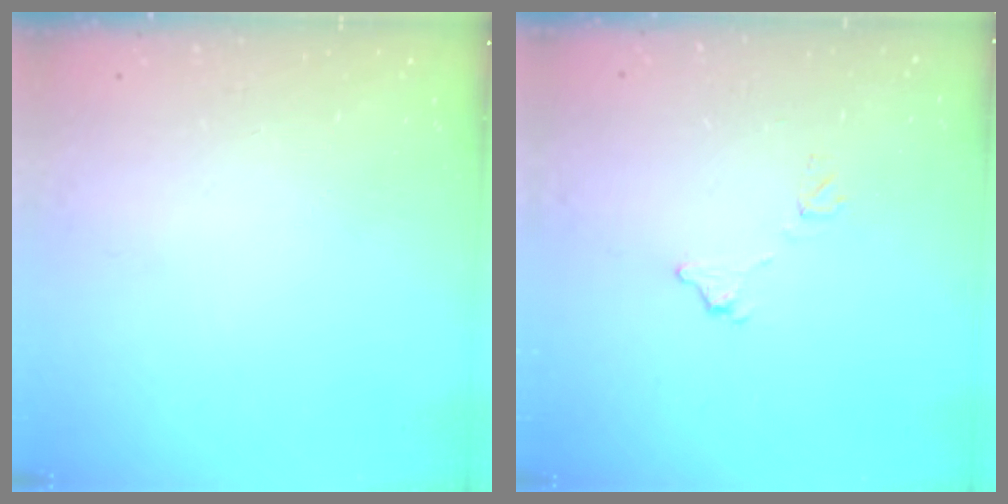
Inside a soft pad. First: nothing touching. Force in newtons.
{"total": 6.2, "press": 6.2, "slide": 0.3}